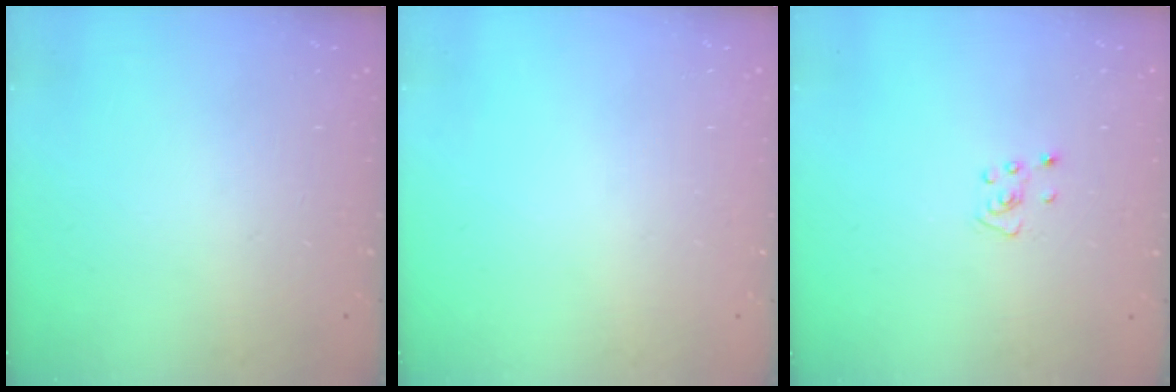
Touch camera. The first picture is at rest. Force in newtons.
{"total": 0.0}
{"total": 3.2, "press": 3.2, "slide": 0.2}